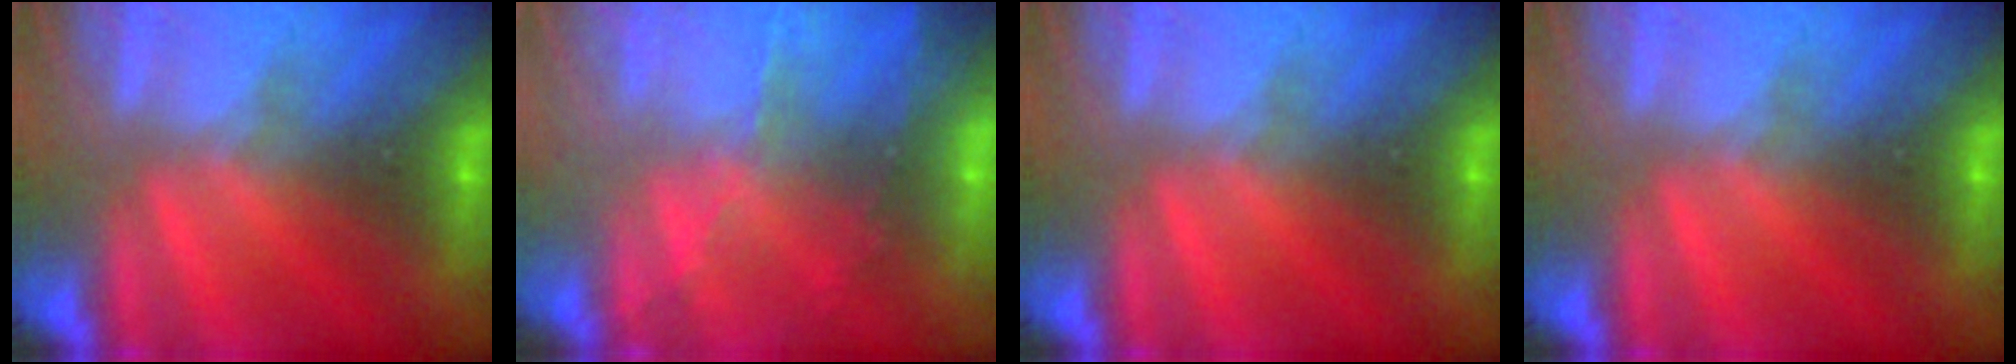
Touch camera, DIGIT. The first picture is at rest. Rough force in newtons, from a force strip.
{"total": 6.9}
{"total": 0.0}
{"total": 0.0}